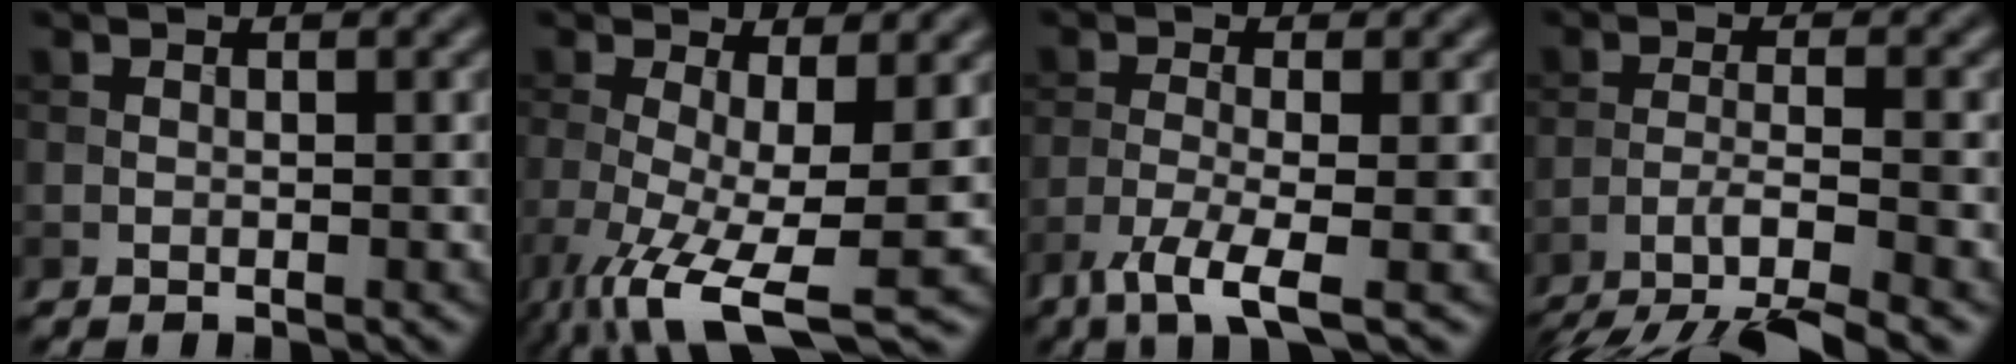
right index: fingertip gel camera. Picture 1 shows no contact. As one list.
[{"total": 8.6, "force": [-3.1, 2.3, 7.7], "torque": [-0.147, -0.025, -0.052]}, {"total": 4.3, "force": [-2.5, 0.8, 3.4], "torque": [-0.065, -0.005, -0.056]}, {"total": 7.7, "force": [-6.0, 1.2, 4.7], "torque": [-0.068, -0.012, -0.102]}]